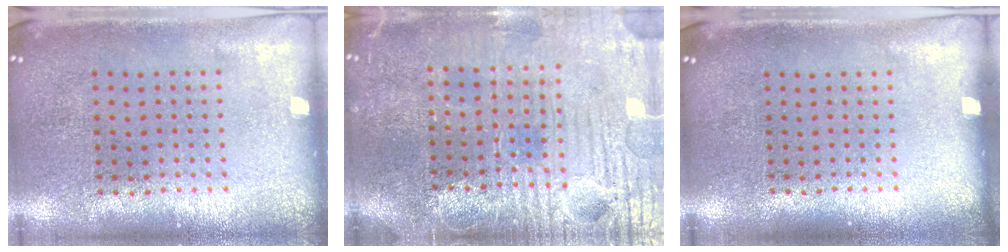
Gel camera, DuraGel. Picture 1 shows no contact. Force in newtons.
{"total": 3.9, "press": 3.7, "slide": 1.1}
{"total": 0.0}